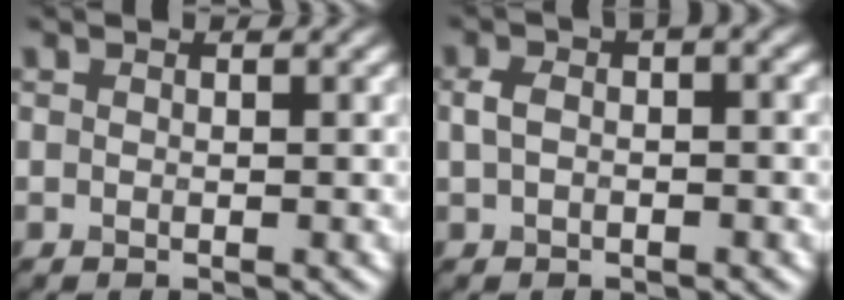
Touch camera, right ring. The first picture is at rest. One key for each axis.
{"total": 1.3, "fx": -0.3, "fy": 0.2, "fz": 1.2, "tx": -0.041, "ty": 0.010, "tz": 0.016}